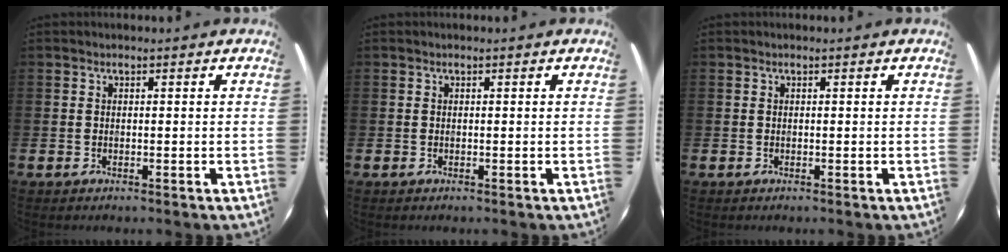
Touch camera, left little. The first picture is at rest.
{"total": 0.0}
{"total": 0.0}